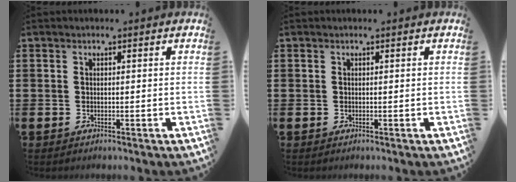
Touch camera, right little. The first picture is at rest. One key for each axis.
{"total": 0.0}